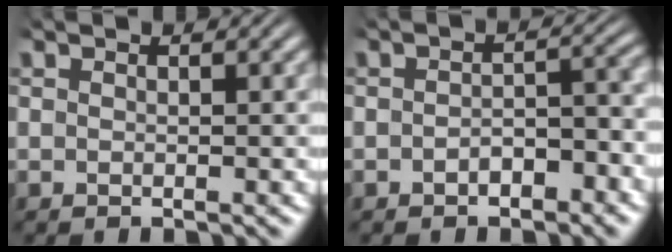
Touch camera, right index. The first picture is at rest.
{"total": 2.5, "force": [-1.7, 1.0, 1.5], "torque": [-0.012, -0.002, -0.028]}